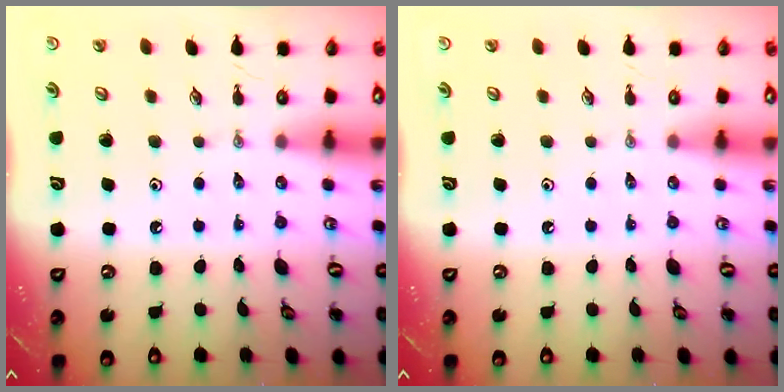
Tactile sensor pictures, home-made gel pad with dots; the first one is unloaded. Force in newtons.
{"total": 0.0}